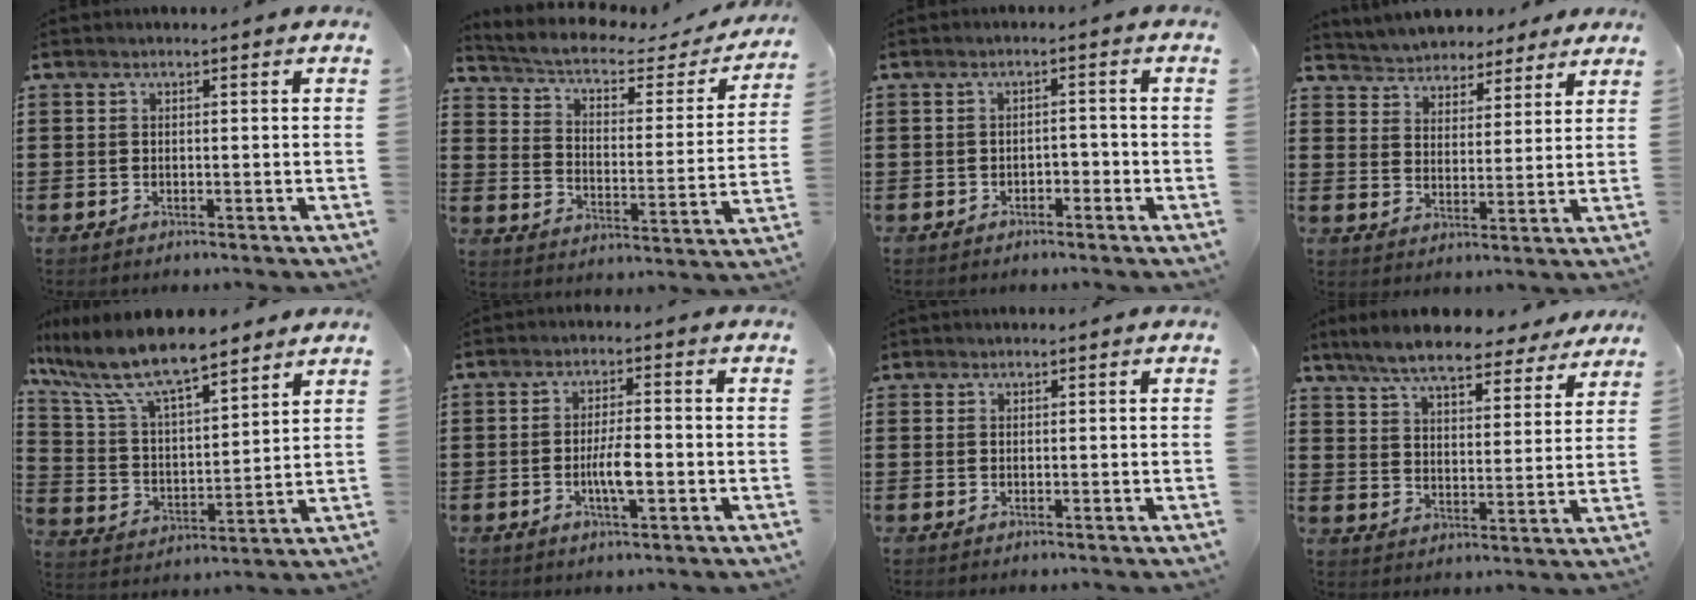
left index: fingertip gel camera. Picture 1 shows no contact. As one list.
[{"total": 4.2, "force": [3.0, 1.3, 2.6], "torque": [-0.068, -0.026, 0.043]}, {"total": 1.5, "force": [-1.3, 0.6, 0.4], "torque": [-0.016, 0.000, -0.030]}, {"total": 4.2, "force": [4.0, 0.9, -0.6], "torque": [-0.013, -0.021, 0.070]}, {"total": 10.3, "force": [8.6, 2.0, 5.3], "torque": [-0.137, -0.041, 0.149]}, {"total": 4.6, "force": [-1.0, 1.0, 4.4], "torque": [-0.083, 0.001, -0.021]}, {"total": 0.7, "force": [0.5, 0.4, 0.1], "torque": [-0.004, 0.002, 0.010]}, {"total": 8.4, "force": [7.7, 1.0, 3.4], "torque": [-0.096, -0.033, 0.139]}]